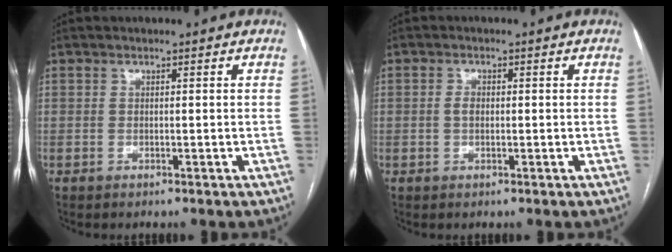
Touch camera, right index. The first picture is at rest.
{"total": 1.4, "force": [0.0, 0.8, 1.1], "torque": [-0.021, 0.003, -0.001]}